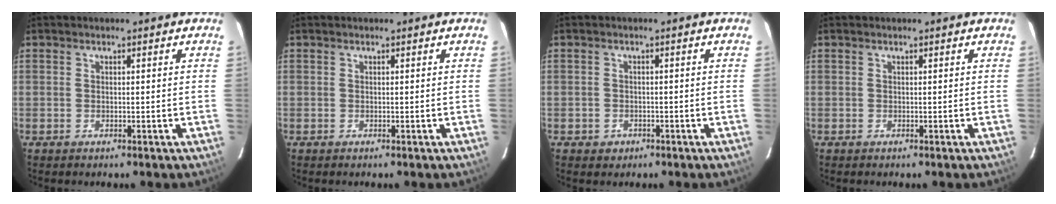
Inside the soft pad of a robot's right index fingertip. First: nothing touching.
{"total": 0.0}
{"total": 2.7, "force": [-1.2, 2.3, 0.5], "torque": [-0.015, 0.003, -0.014]}
{"total": 0.0}